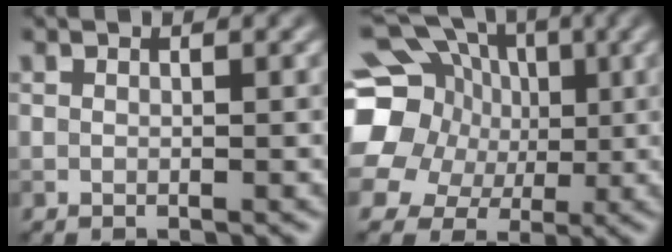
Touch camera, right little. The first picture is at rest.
{"total": 14.7, "force": [0.8, 13.1, 6.5], "torque": [-0.150, 0.000, -0.011]}